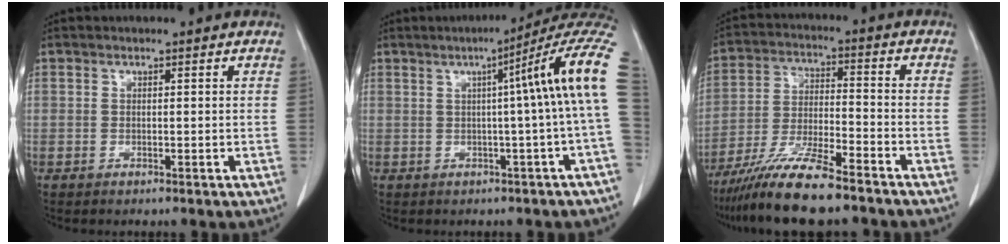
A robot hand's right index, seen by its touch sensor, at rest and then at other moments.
{"total": 11.9, "force": [2.2, -1.7, 11.6], "torque": [-0.132, 0.032, 0.020]}
{"total": 12.5, "force": [-9.9, 1.0, 7.5], "torque": [-0.139, -0.022, -0.177]}